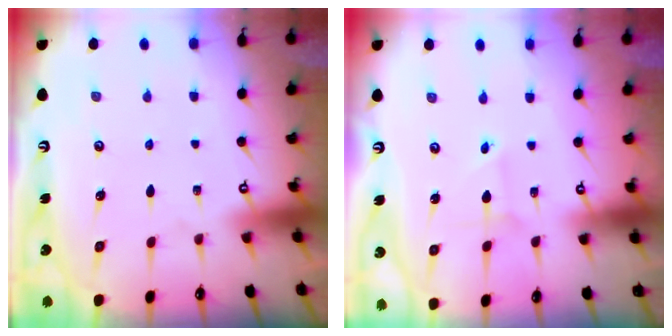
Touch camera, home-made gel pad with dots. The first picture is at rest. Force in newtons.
{"total": 1.8, "press": 1.8, "slide": 0.1}